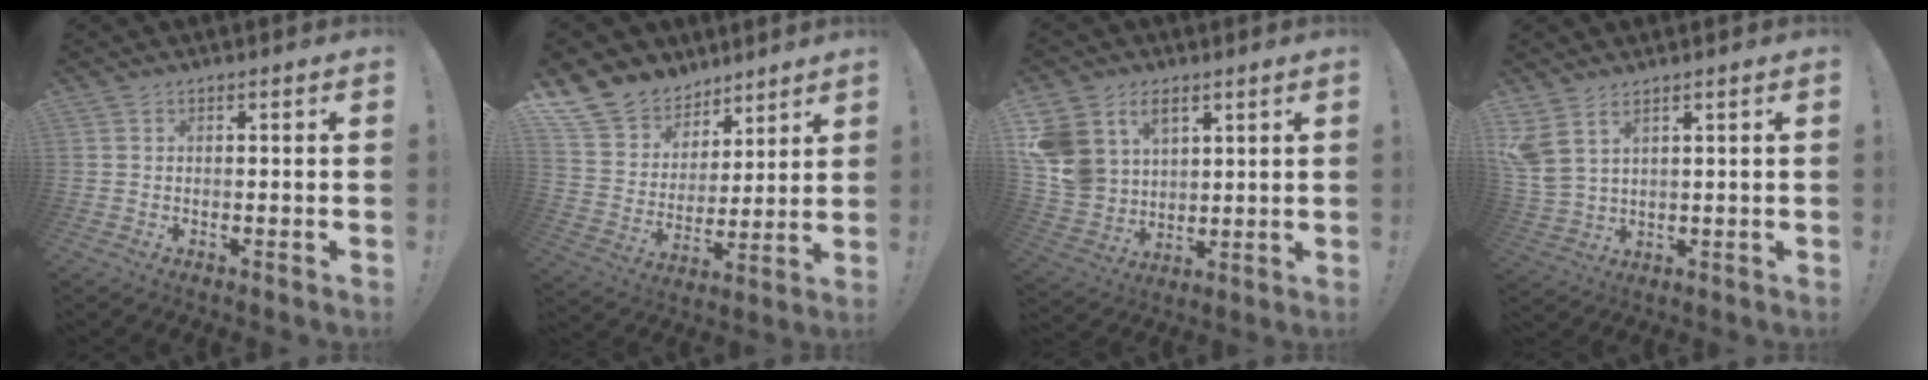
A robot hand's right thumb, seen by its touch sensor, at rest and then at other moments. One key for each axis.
{"total": 13.2, "fx": 9.0, "fy": 9.2, "fz": 2.7, "tx": -0.049, "ty": -0.072, "tz": 0.183}
{"total": 11.8, "fx": 6.2, "fy": 9.0, "fz": 4.5, "tx": -0.089, "ty": -0.045, "tz": 0.126}
{"total": 6.0, "fx": 3.9, "fy": 2.7, "fz": 3.6, "tx": -0.075, "ty": -0.017, "tz": 0.077}